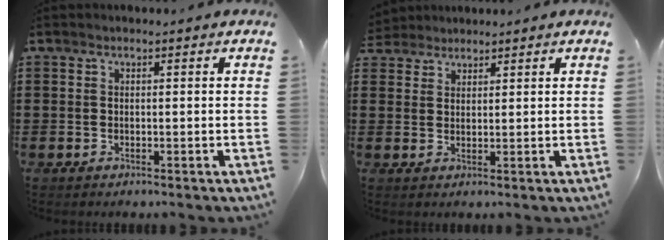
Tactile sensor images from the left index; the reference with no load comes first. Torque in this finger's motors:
{"motor_torque": [-0.01, 0.00, -0.21, -0.04]}